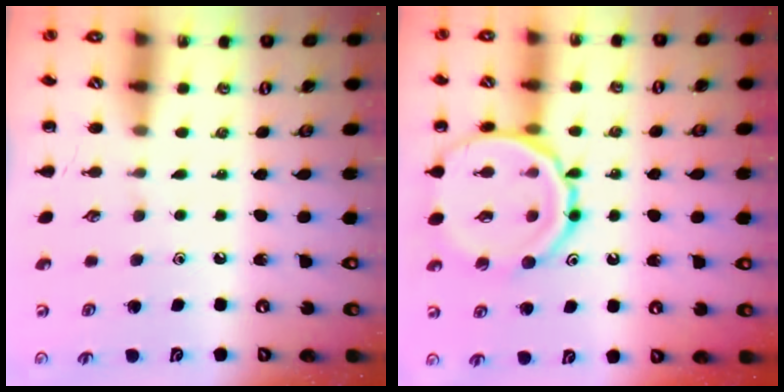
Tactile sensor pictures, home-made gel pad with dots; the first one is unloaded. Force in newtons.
{"total": 16.0, "press": 16.0, "slide": 1.3}